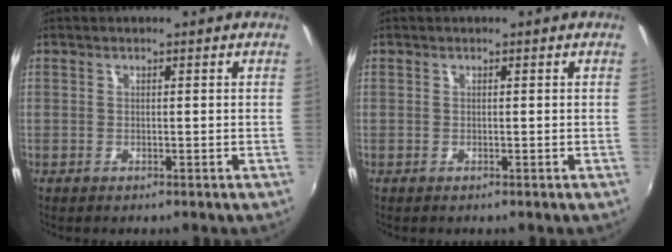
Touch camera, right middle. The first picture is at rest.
{"total": 0.0}